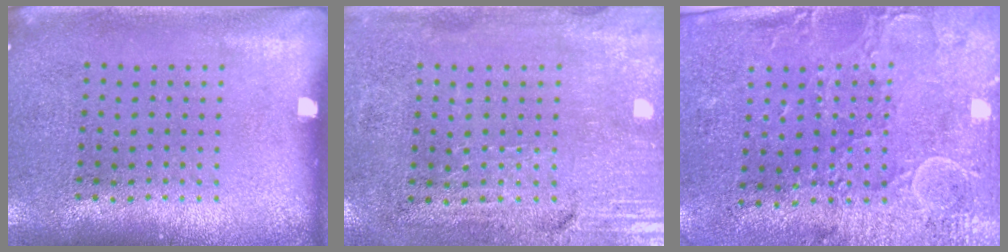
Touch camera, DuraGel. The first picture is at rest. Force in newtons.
{"total": 3.3, "press": 2.9, "slide": 1.5}
{"total": 3.0, "press": 2.5, "slide": 1.6}